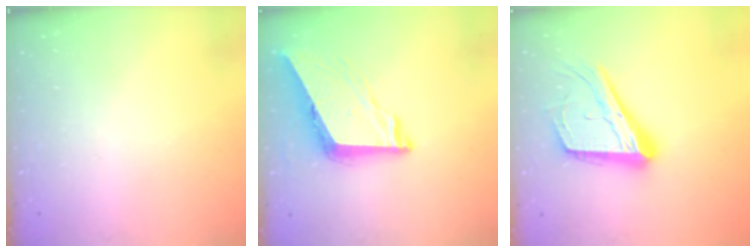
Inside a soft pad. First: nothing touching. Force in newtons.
{"total": 8.4, "press": 8.4, "slide": 0.9}
{"total": 21.0, "press": 20.9, "slide": 2.7}